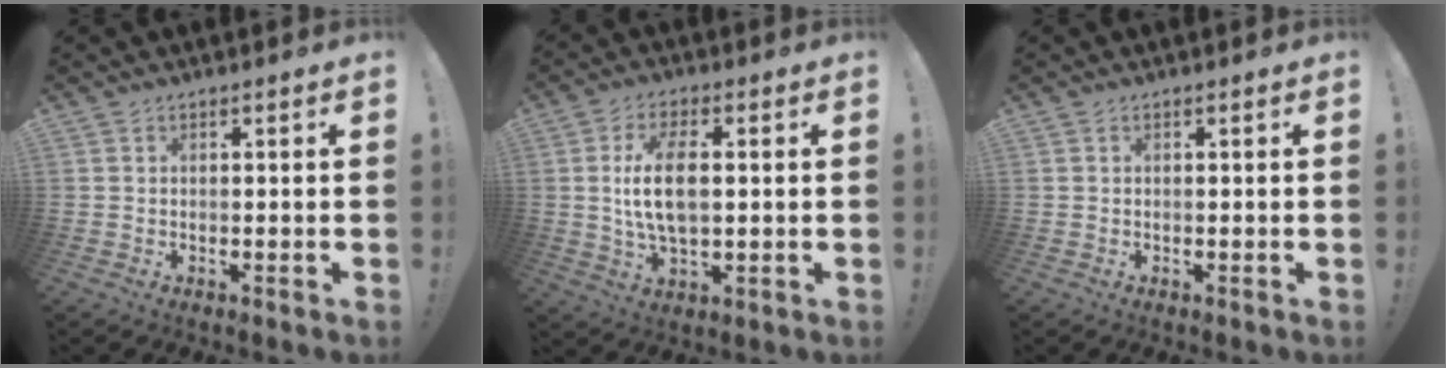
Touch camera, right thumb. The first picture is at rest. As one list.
[{"total": 11.2, "force": [1.1, 5.2, 9.8], "torque": [-0.174, -0.009, 0.015]}, {"total": 0.0}]